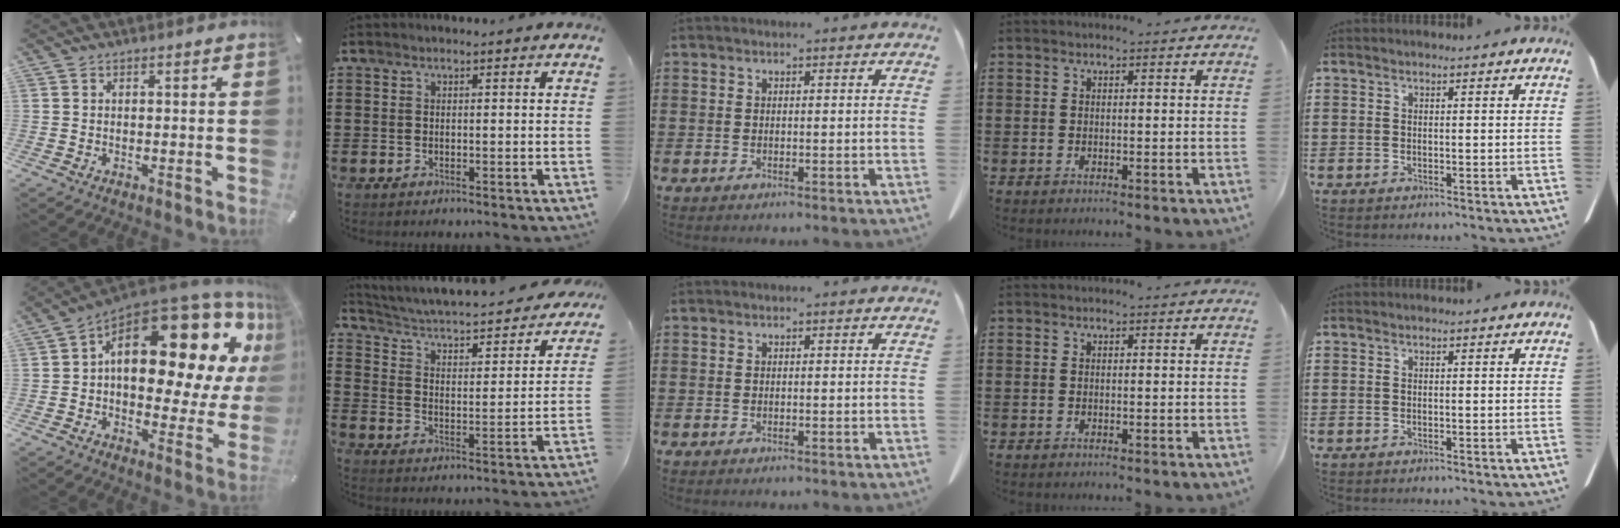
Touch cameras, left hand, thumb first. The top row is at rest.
{"thumb": {"total": 24.2, "force": [8.9, 12.4, 18.8], "torque": [-0.255, -0.081, 0.151]}, "index": {"total": 2.6, "force": [2.3, 0.2, 1.1], "torque": [-0.039, -0.033, 0.027]}}